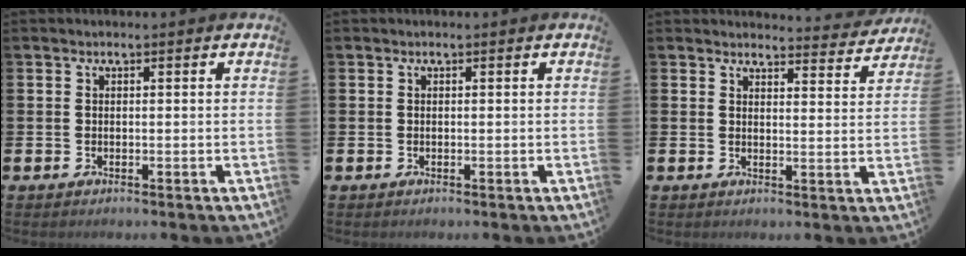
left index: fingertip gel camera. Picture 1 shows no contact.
{"total": 0.0}
{"total": 3.4, "force": [3.4, 0.2, 0.1], "torque": [0.012, -0.032, 0.056]}